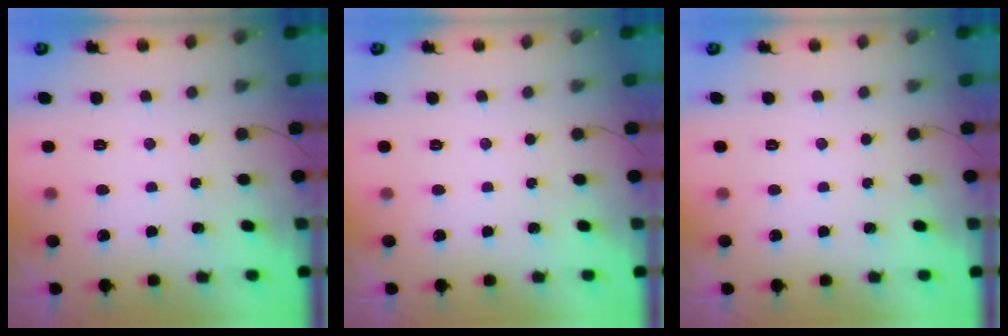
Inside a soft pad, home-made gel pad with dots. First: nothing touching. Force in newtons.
{"total": 0.0}
{"total": 0.0}